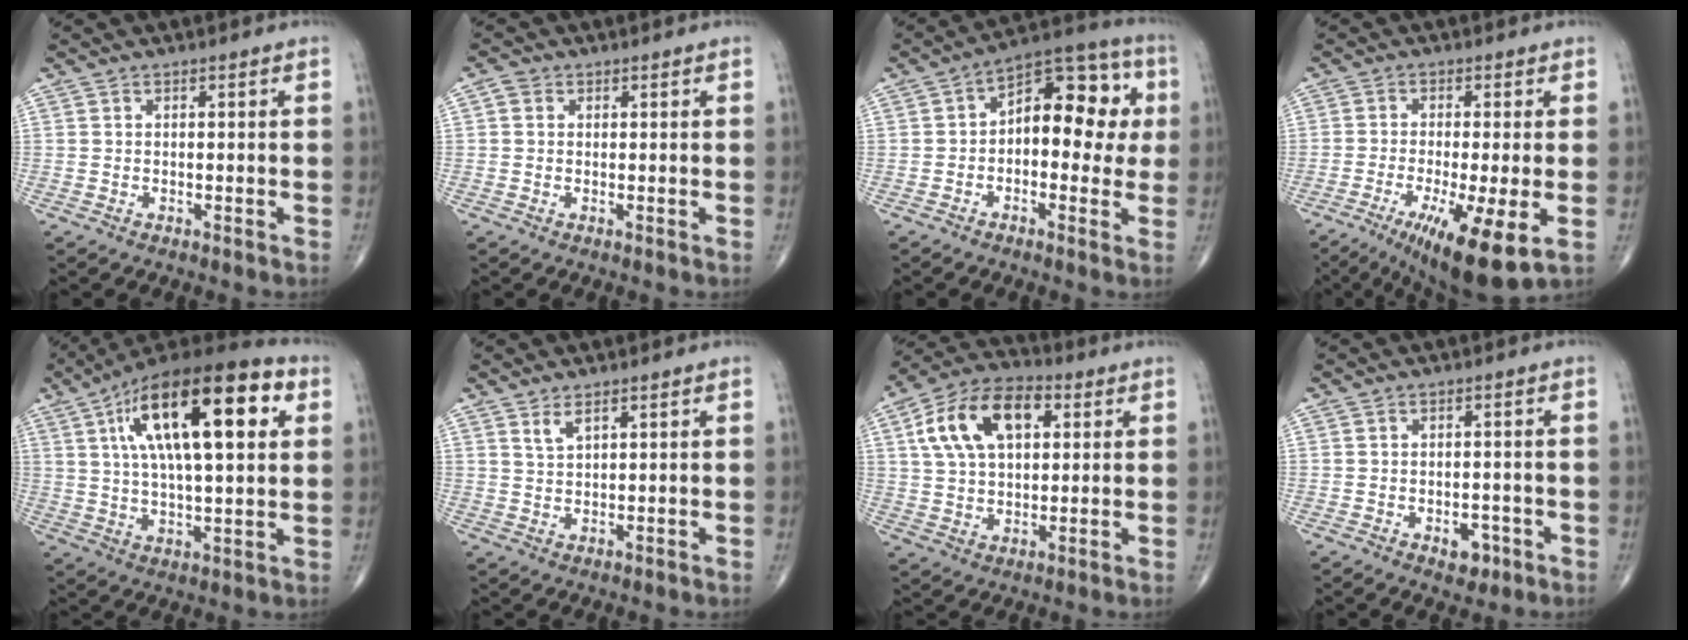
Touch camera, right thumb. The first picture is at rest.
{"total": 1.7, "force": [0.4, 1.5, 0.7], "torque": [-0.008, 0.003, 0.003]}
{"total": 14.2, "force": [1.0, 8.3, 11.5], "torque": [-0.111, 0.041, 0.002]}
{"total": 12.9, "force": [-4.8, 2.4, 11.8], "torque": [-0.193, -0.019, -0.073]}
{"total": 24.8, "force": [8.0, 9.0, 21.8], "torque": [-0.356, 0.011, 0.121]}
{"total": 2.5, "force": [1.7, 0.9, 1.7], "torque": [-0.033, -0.007, 0.037]}
{"total": 15.8, "force": [4.8, 9.3, 11.9], "torque": [-0.201, 0.014, 0.081]}
{"total": 3.7, "force": [-1.7, 2.3, 2.4], "torque": [-0.016, 0.005, -0.019]}